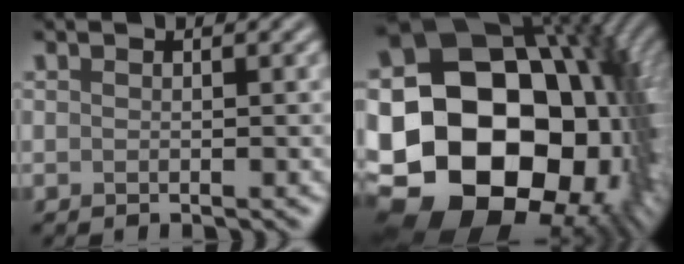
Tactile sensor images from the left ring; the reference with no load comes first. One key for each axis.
{"total": 23.2, "fx": -3.1, "fy": 17.6, "fz": 14.9, "tx": -0.259, "ty": -0.030, "tz": -0.068}